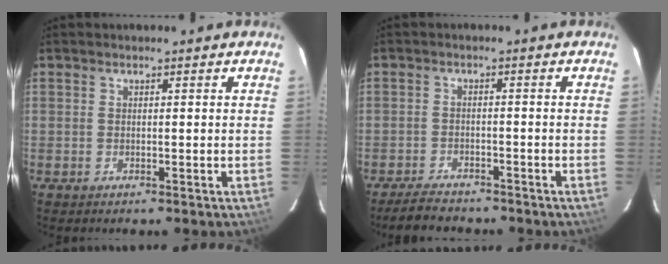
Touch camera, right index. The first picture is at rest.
{"total": 5.3, "force": [-4.7, 2.0, 1.4], "torque": [-0.049, 0.004, -0.076]}